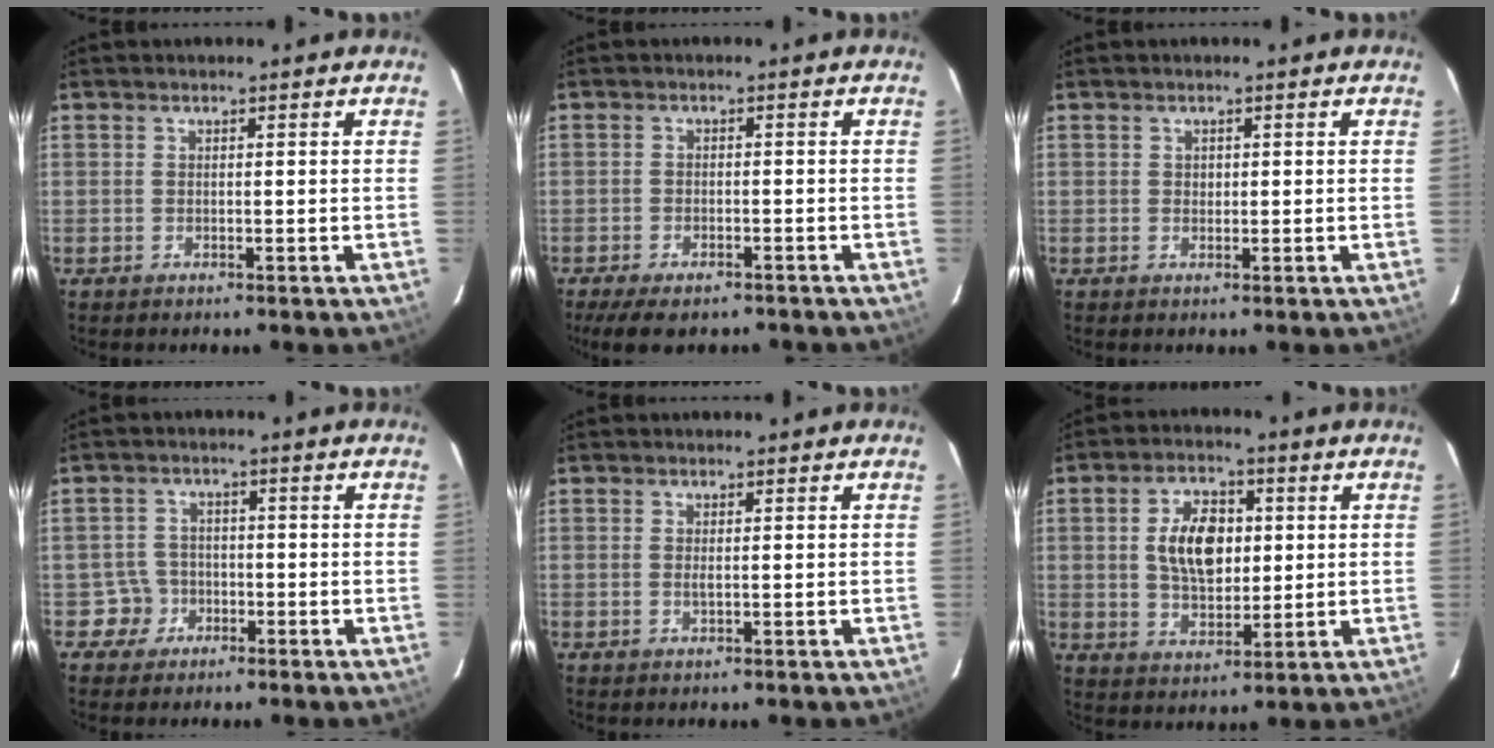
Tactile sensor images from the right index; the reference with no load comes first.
{"total": 8.9, "force": [-6.9, 3.2, 4.7], "torque": [-0.107, -0.025, -0.108]}
{"total": 0.8, "force": [0.1, 0.8, 0.1], "torque": [0.001, 0.002, 0.002]}
{"total": 3.9, "force": [-1.7, 3.5, -0.4], "torque": [0.007, 0.020, -0.027]}
{"total": 0.7, "force": [0.1, 0.1, 0.7], "torque": [-0.015, 0.000, 0.001]}
{"total": 10.2, "force": [1.5, 6.1, 8.1], "torque": [-0.145, 0.015, 0.033]}